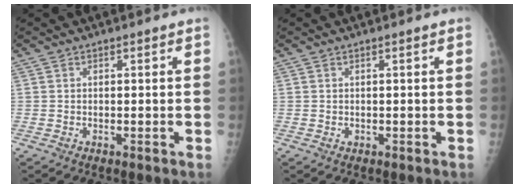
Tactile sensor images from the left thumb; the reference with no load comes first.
{"total": 0.0}